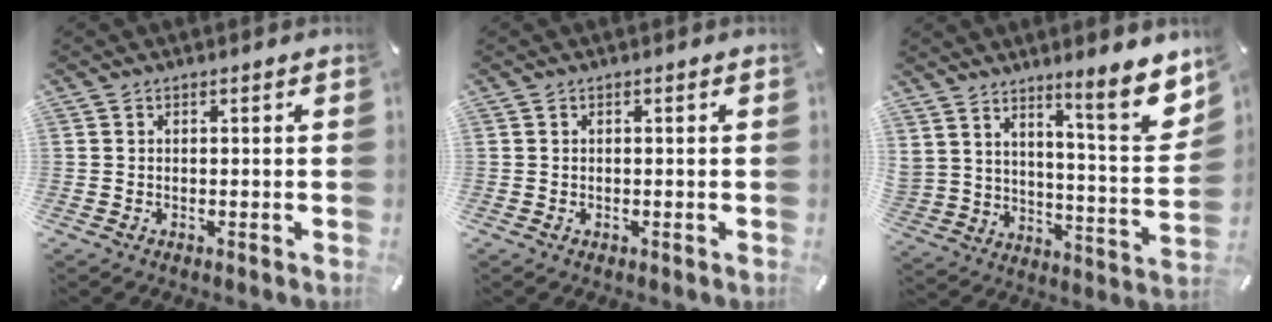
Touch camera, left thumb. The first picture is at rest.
{"total": 0.0}
{"total": 11.6, "force": [9.8, 2.5, 5.8], "torque": [-0.092, -0.088, 0.164]}